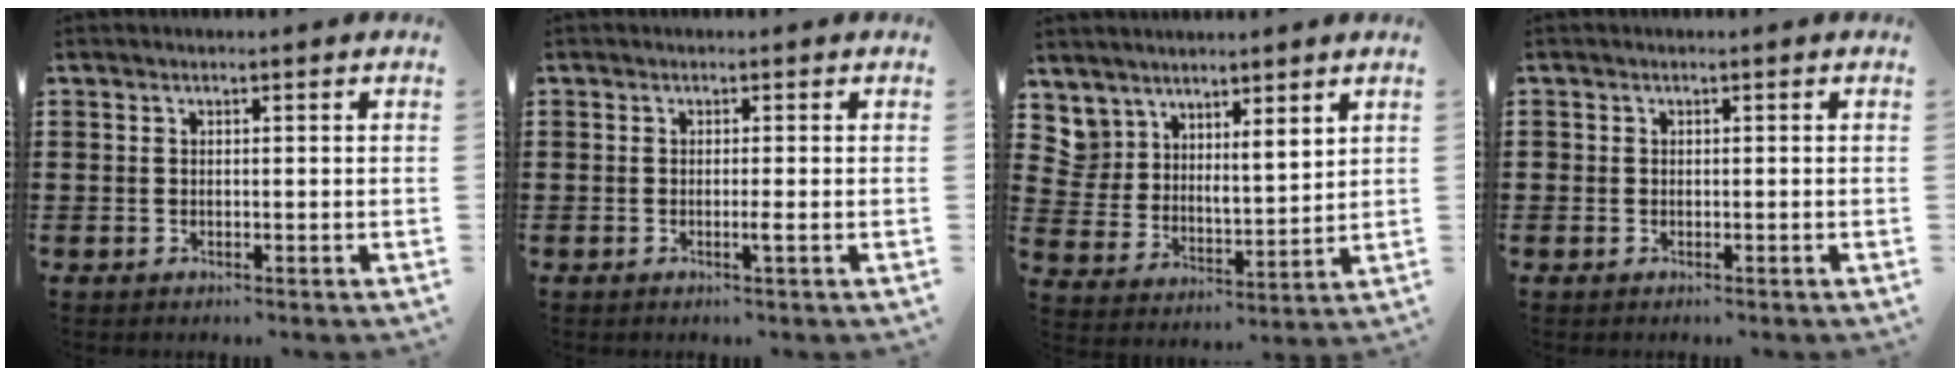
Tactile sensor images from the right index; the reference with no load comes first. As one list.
[{"total": 1.2, "force": [-0.4, -0.2, 1.1], "torque": [-0.020, -0.006, -0.007]}, {"total": 5.0, "force": [4.6, 1.8, -0.4], "torque": [-0.021, -0.033, 0.087]}, {"total": 0.5, "force": [-0.3, 0.4, 0.1], "torque": [-0.002, 0.002, -0.007]}]